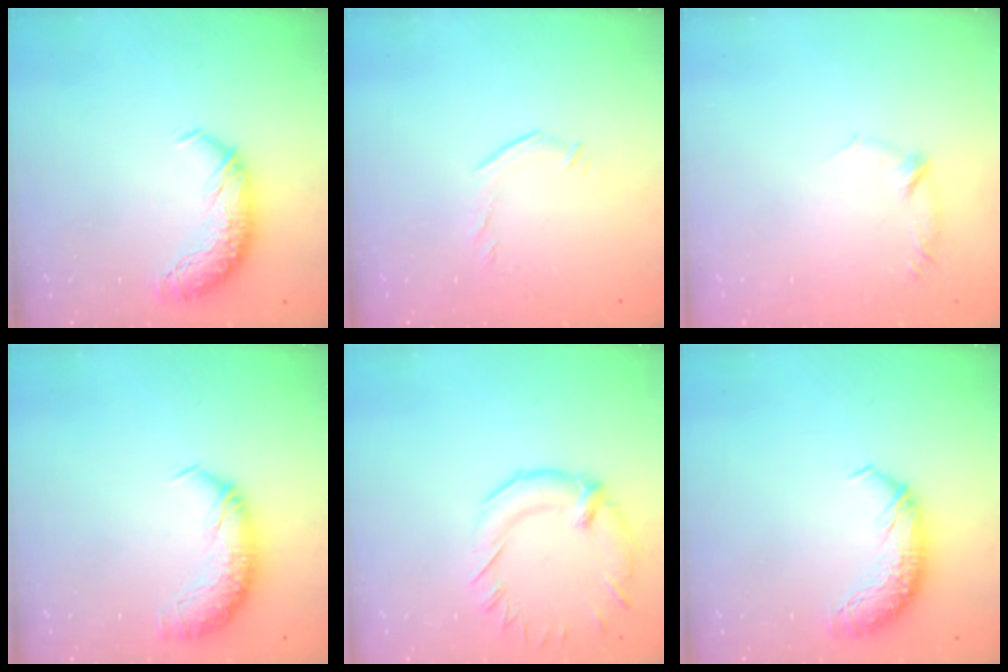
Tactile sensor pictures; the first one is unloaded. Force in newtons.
{"total": 6.4, "press": 6.4, "slide": 0.8}
{"total": 7.0, "press": 6.9, "slide": 1.1}
{"total": 1.7, "press": 0.6, "slide": 1.6}
{"total": 1.3, "press": 0.7, "slide": 1.1}
{"total": 0.0}